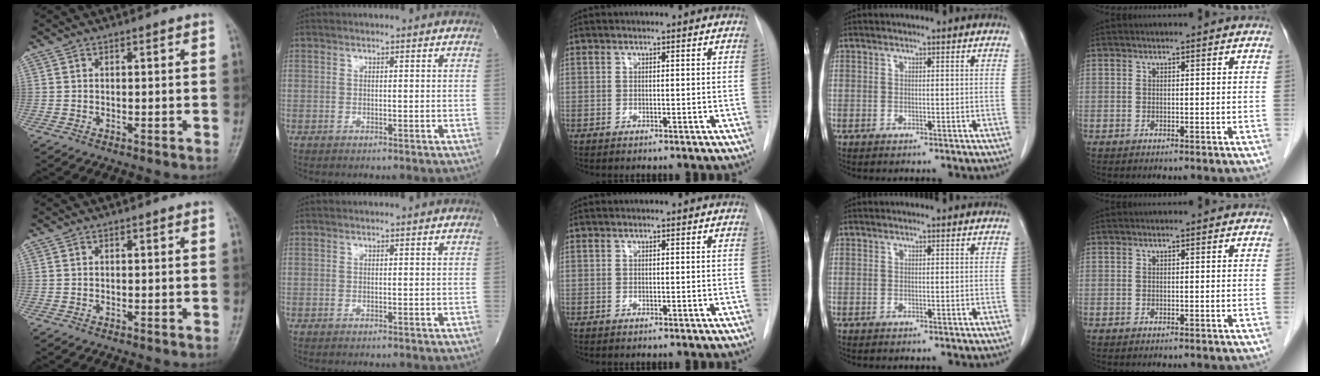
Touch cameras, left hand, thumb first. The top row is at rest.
{}